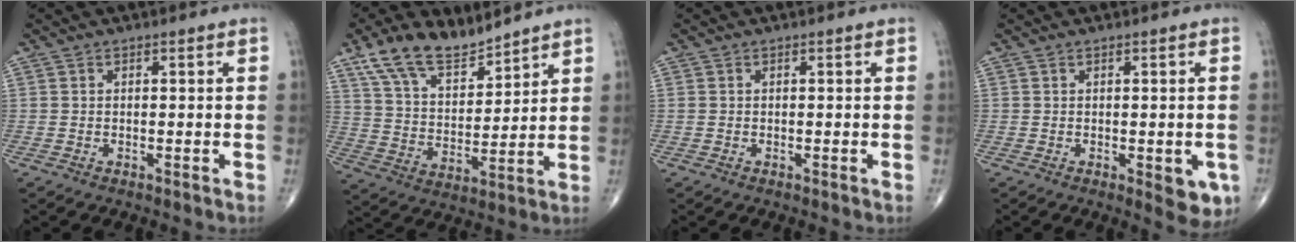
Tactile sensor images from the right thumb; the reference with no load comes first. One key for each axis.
{"total": 12.6, "fx": 9.6, "fy": 5.4, "fz": 6.2, "tx": -0.095, "ty": -0.047, "tz": 0.189}
{"total": 0.0}
{"total": 5.1, "fx": -1.4, "fy": 2.1, "fz": 4.5, "tx": -0.033, "ty": -0.008, "tz": -0.011}